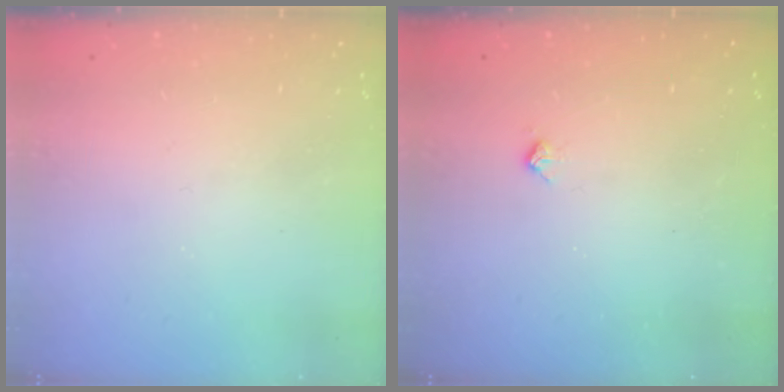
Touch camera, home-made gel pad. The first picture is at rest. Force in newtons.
{"total": 3.4, "press": 3.4, "slide": 0.5}